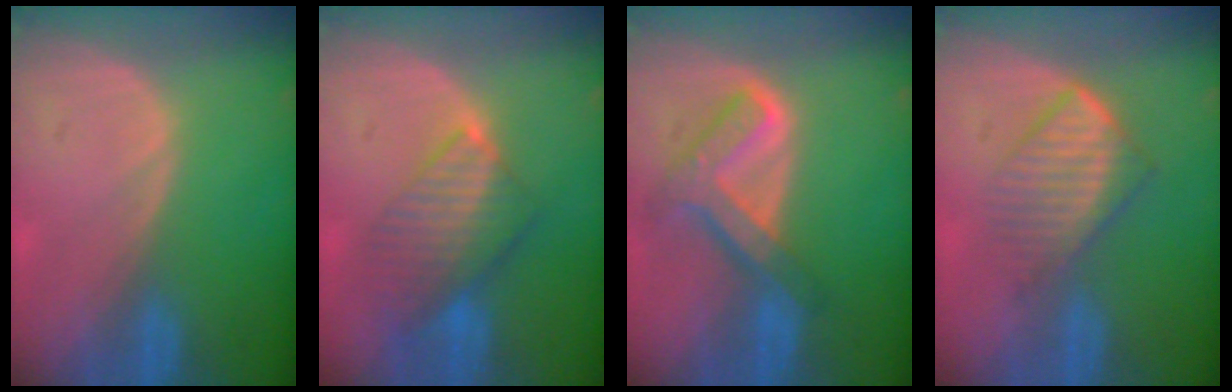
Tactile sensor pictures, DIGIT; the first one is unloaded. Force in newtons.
{"total": 8.1, "press": 7.1, "slide": 3.9}
{"total": 7.7, "press": 6.5, "slide": 4.2}
{"total": 6.9, "press": 6.0, "slide": 3.5}